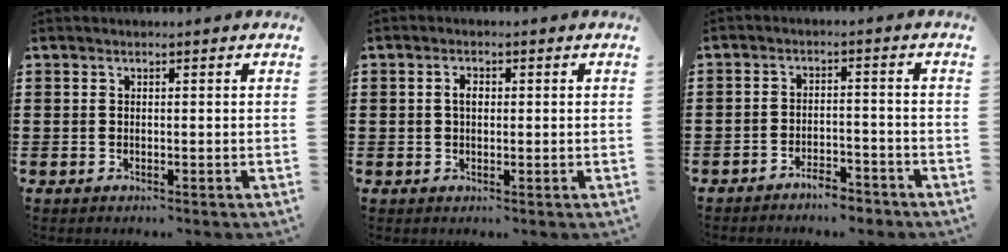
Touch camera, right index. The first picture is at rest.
{"total": 2.0, "force": [0.3, 1.1, 1.6], "torque": [-0.034, 0.008, 0.003]}
{"total": 3.9, "force": [-3.7, 0.8, 0.8], "torque": [-0.015, 0.008, -0.075]}